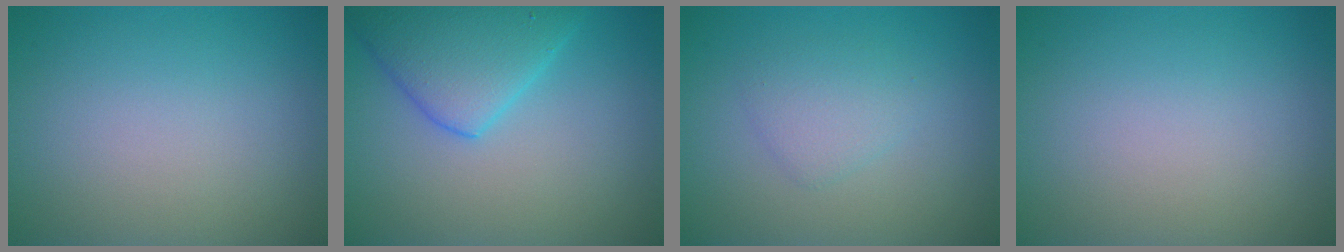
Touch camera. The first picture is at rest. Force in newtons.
{"total": 5.7, "press": 5.7, "slide": 0.3}
{"total": 2.0, "press": 2.0, "slide": 0.1}
{"total": 0.0}